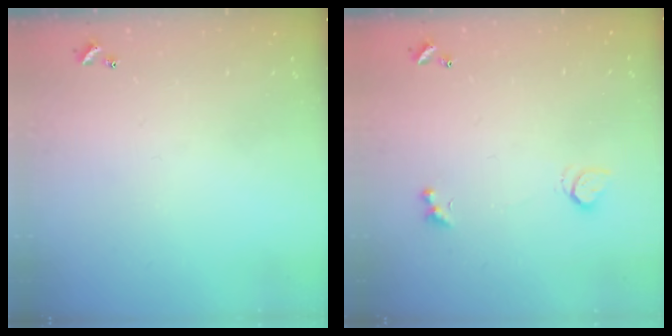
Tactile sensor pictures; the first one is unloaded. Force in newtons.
{"total": 1.8, "press": 1.8, "slide": 0.5}